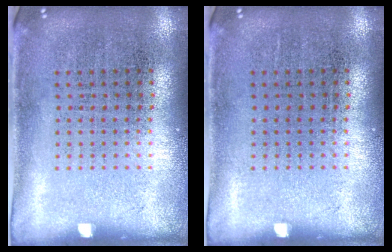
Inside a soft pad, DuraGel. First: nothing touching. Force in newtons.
{"total": 0.0}